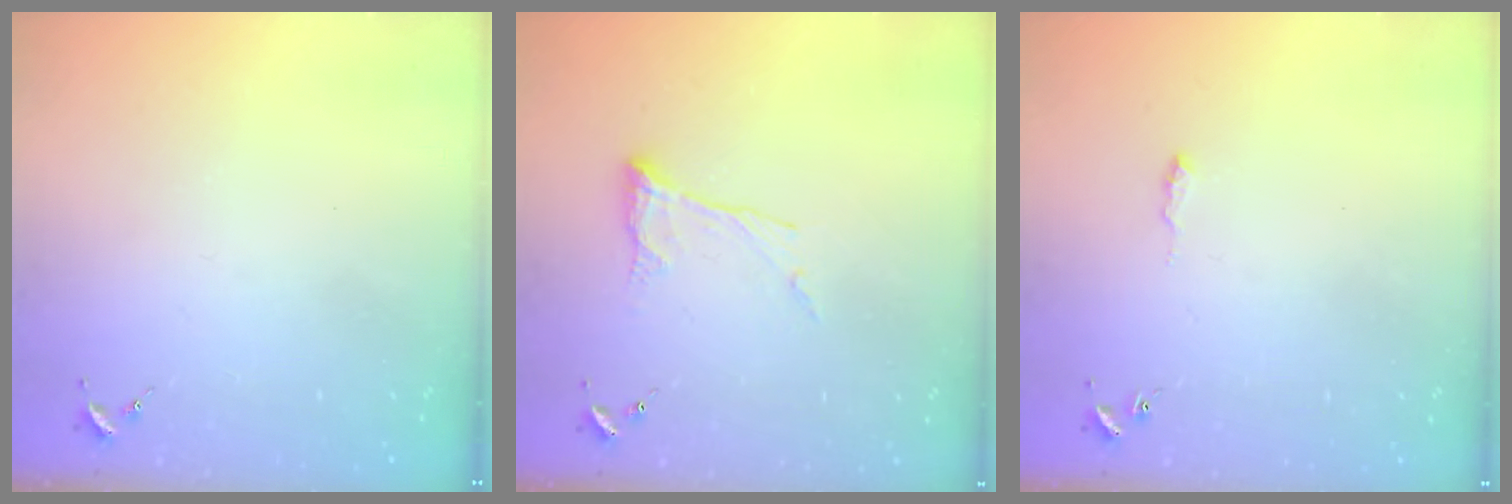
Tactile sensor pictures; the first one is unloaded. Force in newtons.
{"total": 9.6, "press": 9.6, "slide": 0.4}
{"total": 4.1, "press": 4.1, "slide": 0.6}